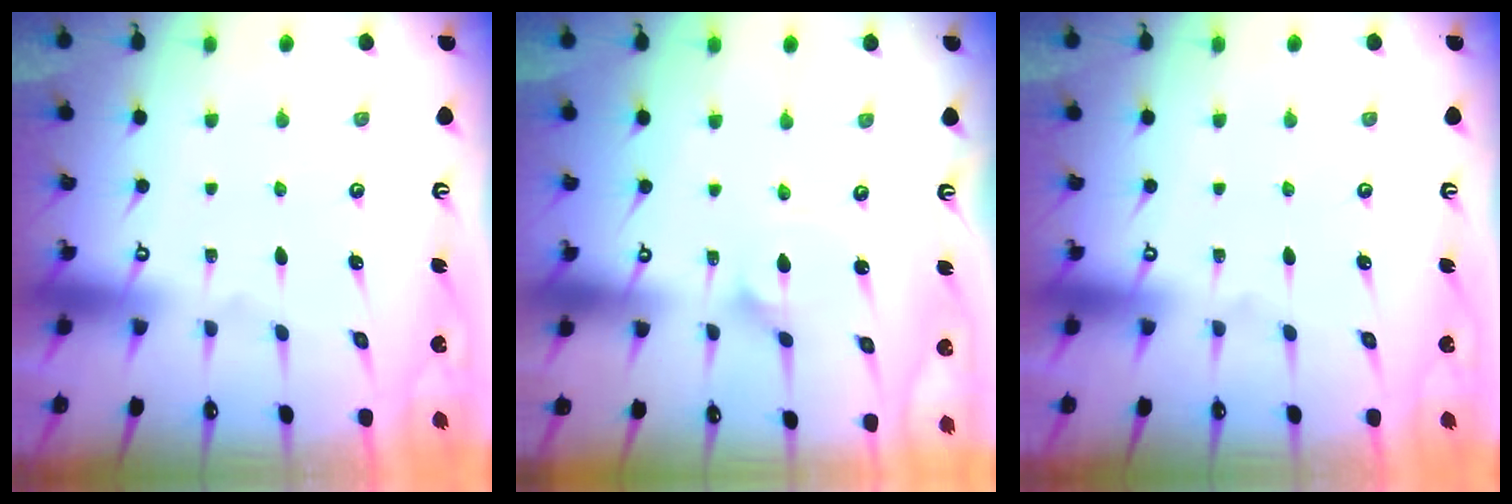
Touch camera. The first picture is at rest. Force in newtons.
{"total": 1.7, "press": 1.7, "slide": 0.0}
{"total": 0.0}